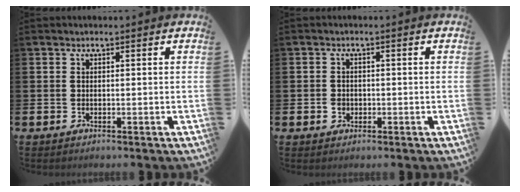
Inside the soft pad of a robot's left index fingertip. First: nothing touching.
{"total": 1.4, "force": [-0.3, 1.2, 0.6], "torque": [-0.016, 0.007, -0.007]}